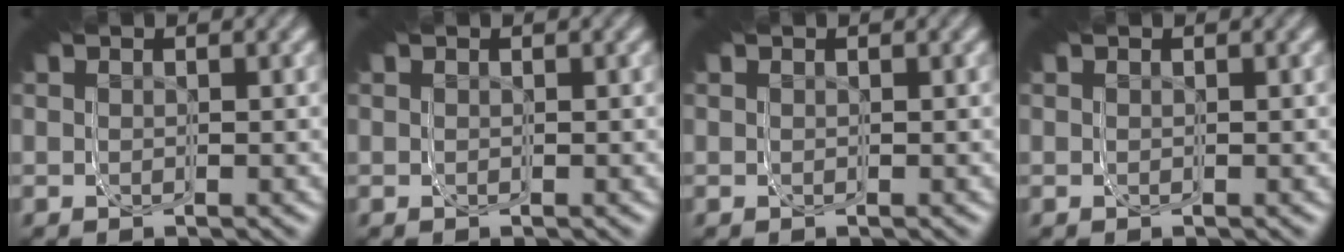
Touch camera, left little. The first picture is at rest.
{"total": 0.0}
{"total": 0.0}
{"total": 0.0}